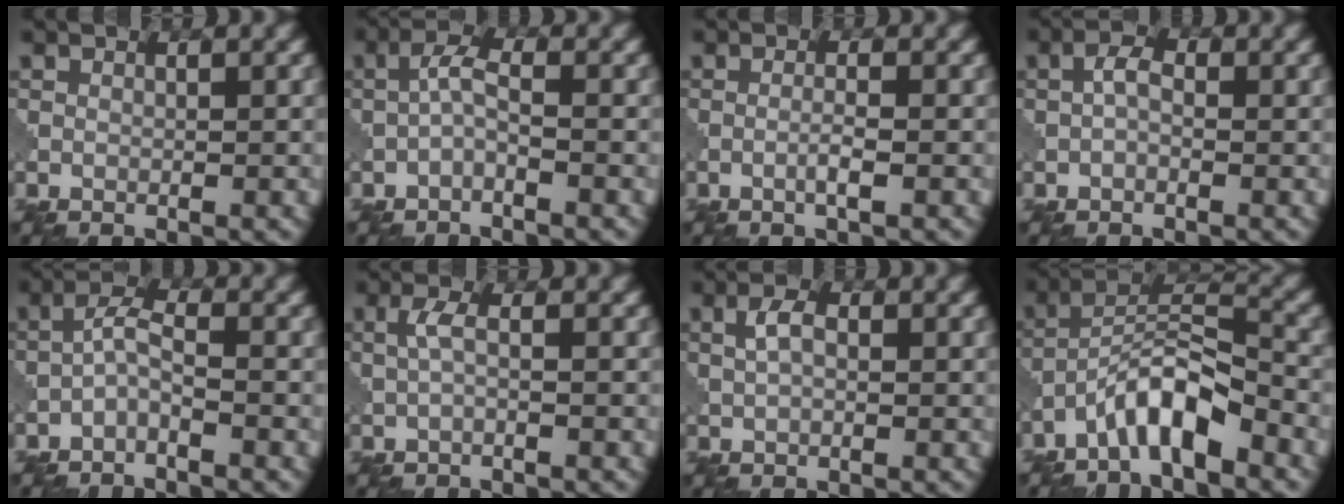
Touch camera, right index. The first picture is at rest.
{"total": 2.0, "force": [-0.7, 0.5, 1.8], "torque": [-0.039, 0.010, -0.021]}
{"total": 1.6, "force": [-0.5, 0.1, 1.5], "torque": [-0.027, 0.004, -0.015]}
{"total": 1.8, "force": [-0.2, 0.9, 1.5], "torque": [-0.030, 0.008, -0.010]}
{"total": 2.1, "force": [-1.2, 0.5, 1.6], "torque": [-0.035, 0.010, -0.031]}
{"total": 1.6, "force": [0.1, 0.3, 1.6], "torque": [-0.036, 0.004, -0.001]}
{"total": 2.3, "force": [0.6, 1.3, 1.8], "torque": [-0.039, 0.005, 0.008]}
{"total": 5.9, "force": [-3.9, 1.5, 4.2], "torque": [-0.078, 0.016, -0.078]}